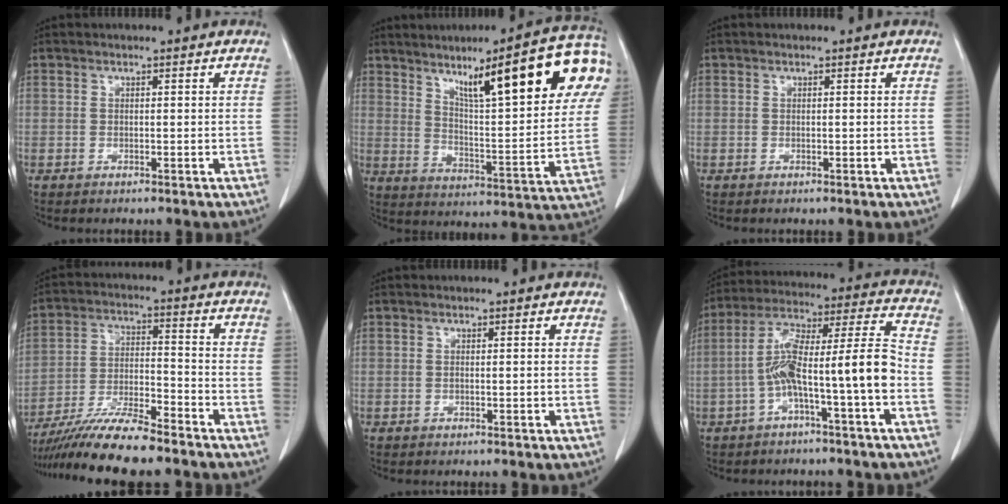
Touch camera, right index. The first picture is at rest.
{"total": 23.2, "force": [11.0, 3.1, 20.2], "torque": [-0.277, 0.023, 0.155]}
{"total": 0.0}
{"total": 12.7, "force": [-10.8, 1.1, 6.6], "torque": [-0.113, -0.008, -0.190]}
{"total": 0.6, "force": [-0.1, 0.0, 0.6], "torque": [-0.012, 0.000, 0.000]}
{"total": 12.4, "force": [-3.8, 0.3, 11.8], "torque": [-0.211, 0.040, -0.067]}